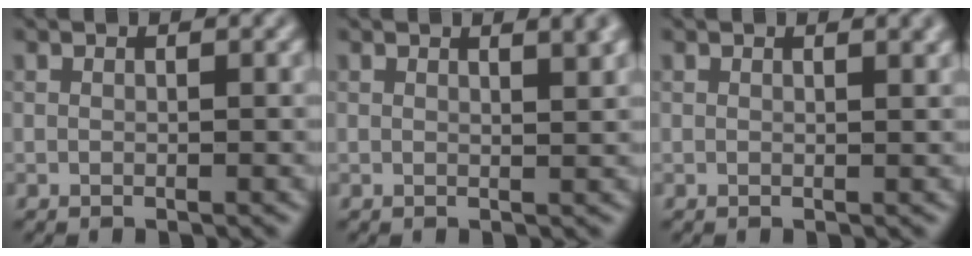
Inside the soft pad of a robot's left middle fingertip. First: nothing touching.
{"total": 3.0, "force": [1.7, 1.1, 2.2], "torque": [-0.008, 0.006, 0.015]}
{"total": 1.3, "force": [0.9, 0.4, 0.9], "torque": [-0.006, 0.003, 0.012]}